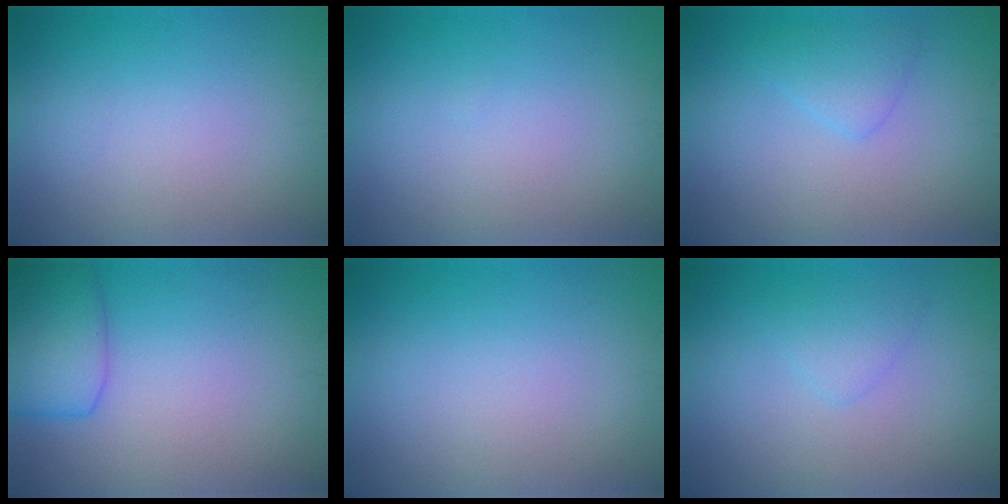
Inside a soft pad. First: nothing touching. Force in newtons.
{"total": 0.0}
{"total": 1.8, "press": 1.8, "slide": 0.2}
{"total": 4.2, "press": 4.2, "slide": 0.1}
{"total": 0.0}
{"total": 1.4, "press": 1.4, "slide": 0.1}